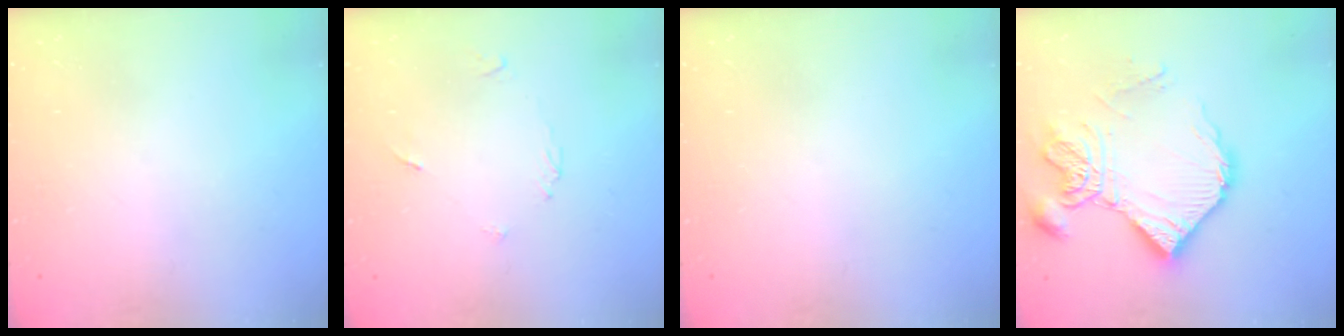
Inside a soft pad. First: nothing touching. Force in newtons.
{"total": 3.6, "press": 3.6, "slide": 0.4}
{"total": 0.0}
{"total": 17.7, "press": 17.6, "slide": 1.6}